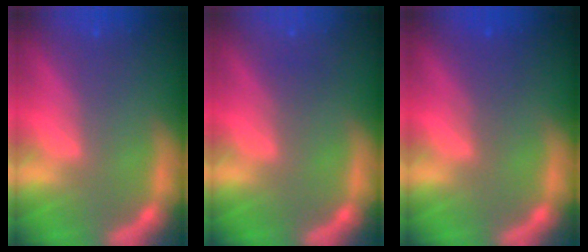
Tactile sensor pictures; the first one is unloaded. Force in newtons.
{"total": 1.0}
{"total": 2.0}